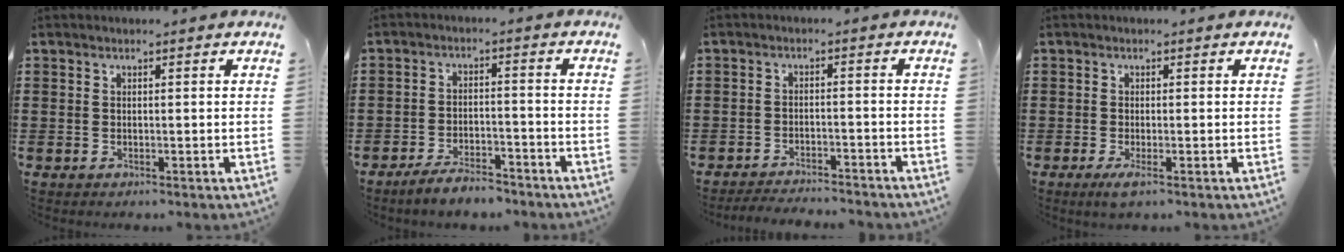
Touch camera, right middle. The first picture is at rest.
{"total": 4.6, "force": [-4.2, 0.8, 1.7], "torque": [-0.034, 0.004, -0.084]}
{"total": 3.2, "force": [-3.2, 0.1, 0.4], "torque": [-0.009, 0.001, -0.066]}
{"total": 1.3, "force": [-0.6, 0.2, 1.2], "torque": [-0.021, -0.005, -0.010]}